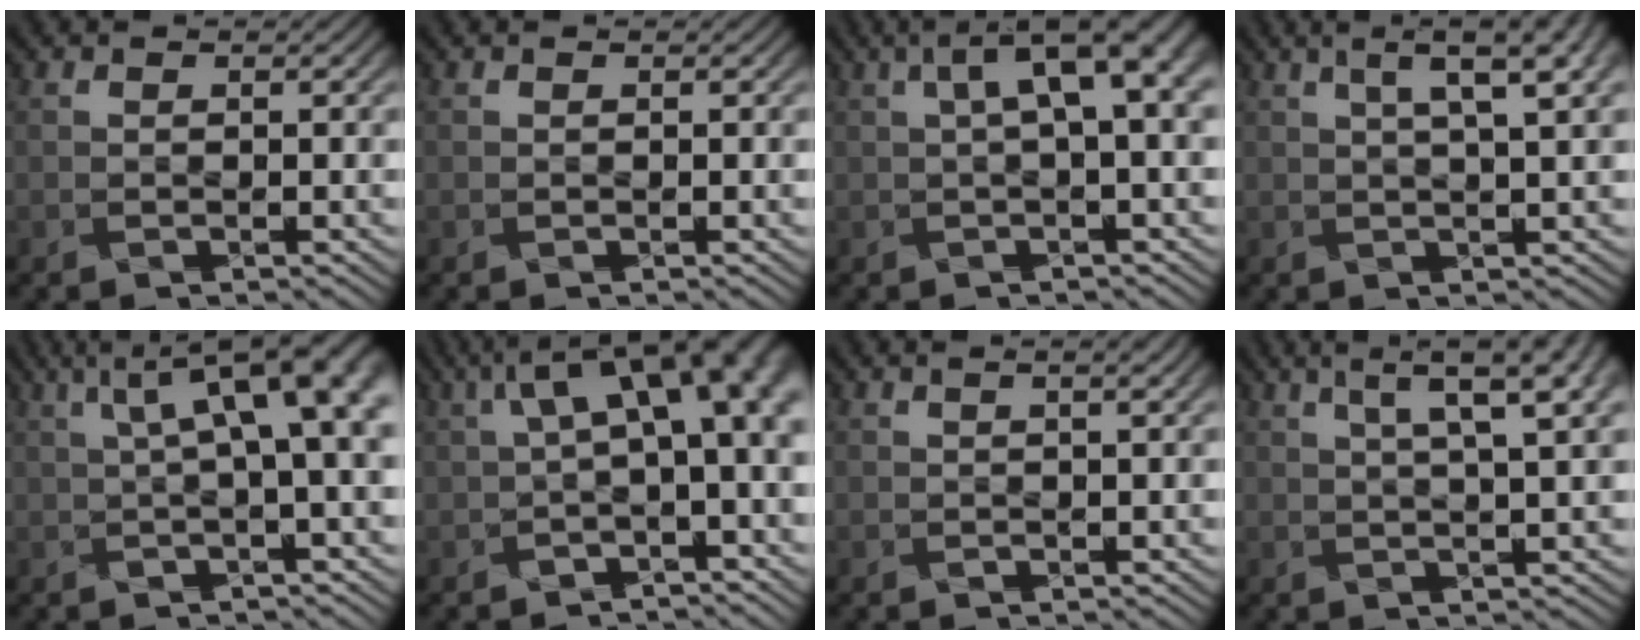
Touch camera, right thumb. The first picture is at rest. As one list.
[{"total": 0.0}, {"total": 6.7, "force": [1.4, 1.8, 6.3], "torque": [-0.093, 0.020, 0.026]}, {"total": 7.2, "force": [3.3, 1.6, 6.2], "torque": [-0.069, 0.028, 0.042]}, {"total": 9.1, "force": [2.2, 2.4, 8.5], "torque": [-0.113, 0.027, 0.038]}, {"total": 10.0, "force": [2.0, 3.8, 9.0], "torque": [-0.133, 0.020, 0.039]}, {"total": 2.1, "force": [0.8, 0.5, 1.9], "torque": [-0.021, 0.002, 0.000]}, {"total": 8.0, "force": [3.9, 1.8, 6.7], "torque": [-0.078, 0.028, 0.050]}]